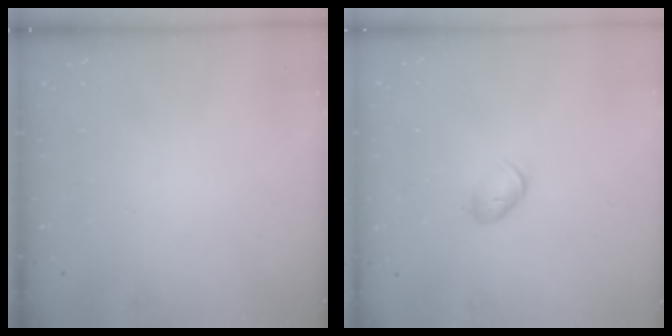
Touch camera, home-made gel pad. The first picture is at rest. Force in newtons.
{"total": 7.1, "press": 7.0, "slide": 1.2}